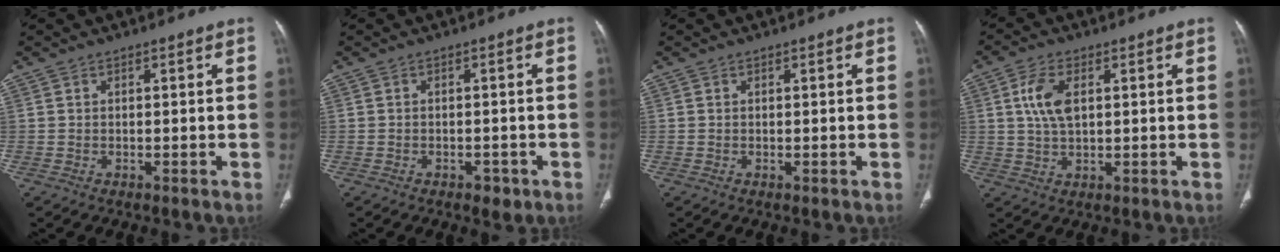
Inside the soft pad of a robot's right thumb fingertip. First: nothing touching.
{"total": 2.4, "force": [-1.3, 1.5, 1.3], "torque": [-0.010, 0.006, -0.011]}
{"total": 0.0}
{"total": 6.6, "force": [1.7, 3.5, 5.4], "torque": [-0.114, -0.002, 0.032]}